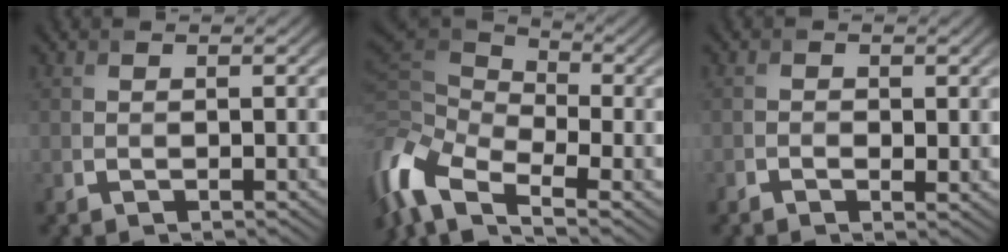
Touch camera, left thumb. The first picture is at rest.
{"total": 12.5, "force": [-5.0, 6.9, 9.1], "torque": [-0.249, 0.000, -0.102]}
{"total": 1.5, "force": [-0.4, 1.0, 1.1], "torque": [-0.022, -0.005, -0.005]}